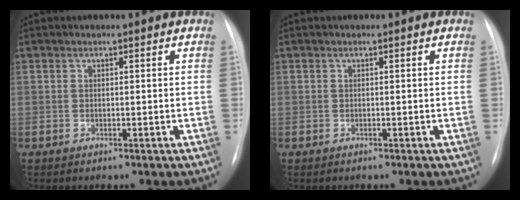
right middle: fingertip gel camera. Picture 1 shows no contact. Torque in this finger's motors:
{"motor_torque": [0.25, -0.28, 0.03, 0.02]}